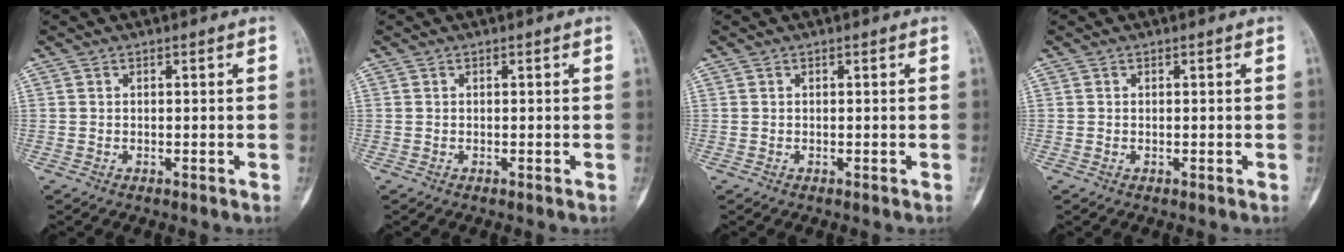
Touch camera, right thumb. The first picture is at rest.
{"total": 0.0}
{"total": 0.0}
{"total": 0.0}